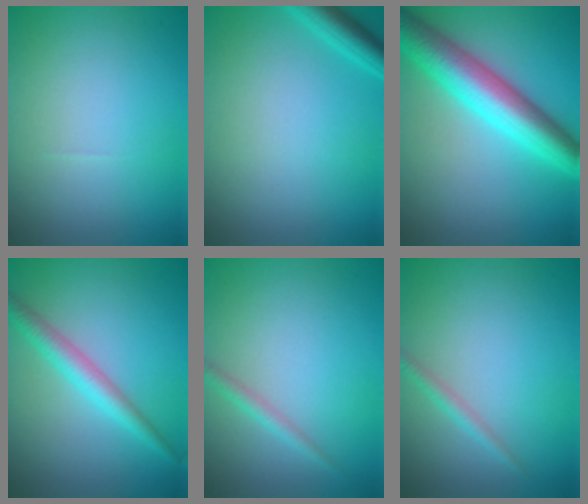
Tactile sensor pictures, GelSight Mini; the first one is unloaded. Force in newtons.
{"total": 2.6, "press": 2.6, "slide": 0.2}
{"total": 7.5, "press": 7.5, "slide": 0.2}
{"total": 2.8, "press": 2.8, "slide": 0.1}
{"total": 1.3, "press": 1.3, "slide": 0.0}
{"total": 1.2, "press": 1.2, "slide": 0.0}